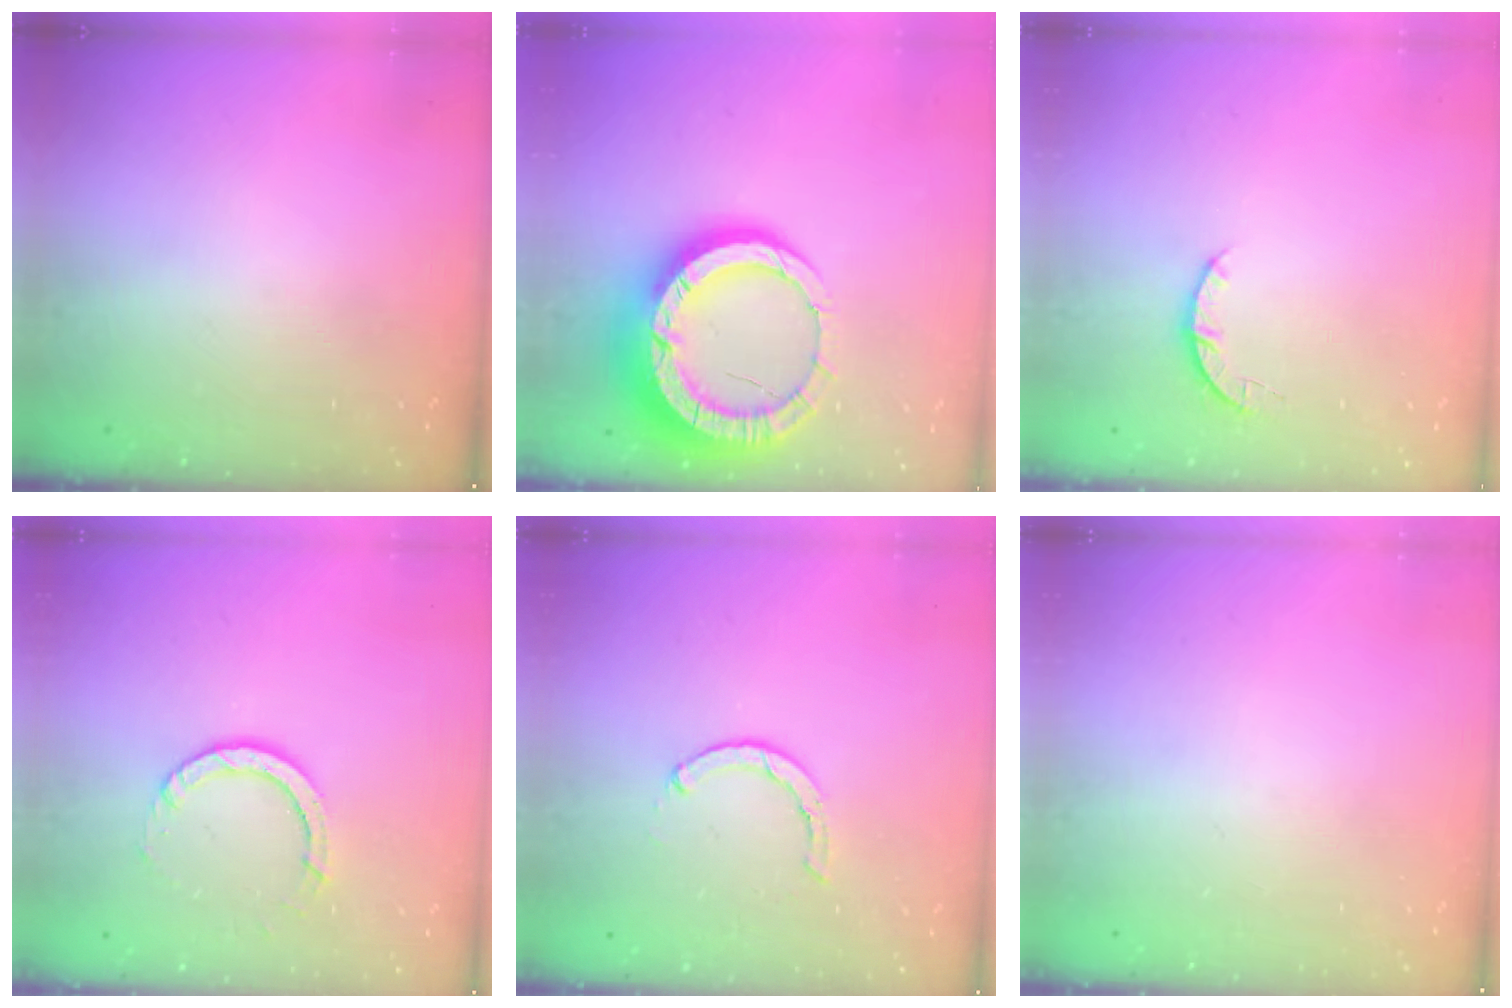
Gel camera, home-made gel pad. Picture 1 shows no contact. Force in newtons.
{"total": 18.8, "press": 18.7, "slide": 1.8}
{"total": 3.3, "press": 3.2, "slide": 0.5}
{"total": 5.6, "press": 5.6, "slide": 0.4}
{"total": 1.5, "press": 1.5, "slide": 0.2}
{"total": 0.0}